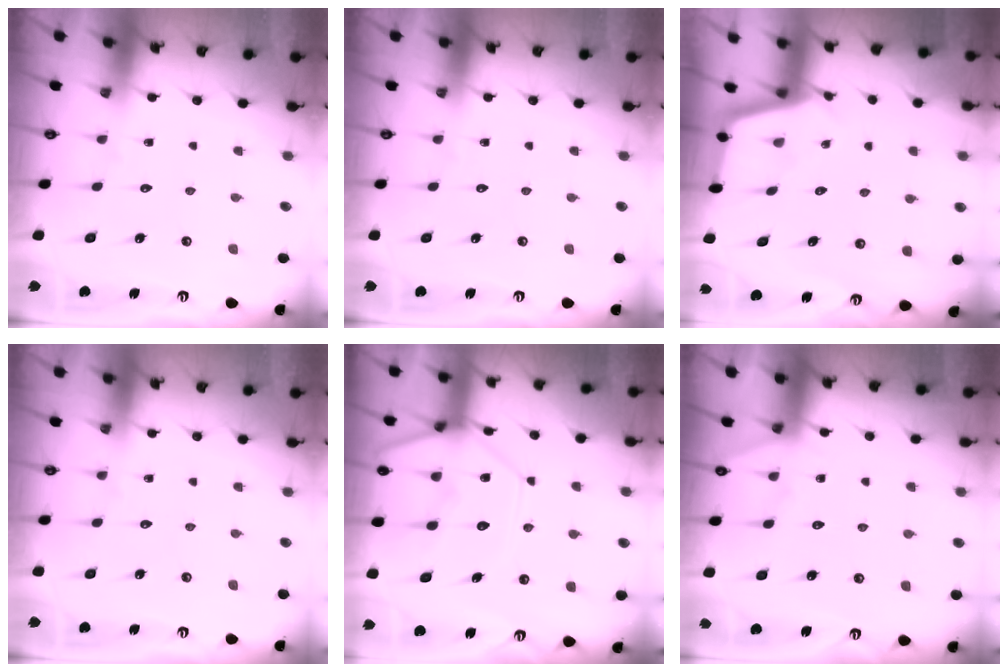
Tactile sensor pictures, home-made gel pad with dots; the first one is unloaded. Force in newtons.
{"total": 0.0}
{"total": 2.9, "press": 2.9, "slide": 0.3}
{"total": 0.0}
{"total": 15.0, "press": 14.9, "slide": 1.4}
{"total": 6.1, "press": 6.1, "slide": 0.6}